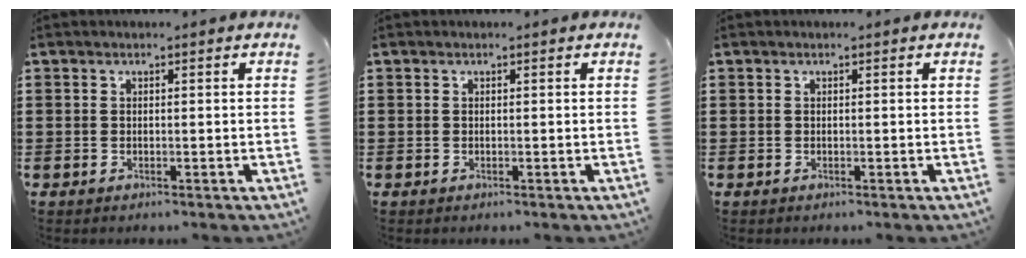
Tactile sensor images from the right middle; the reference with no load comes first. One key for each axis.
{"total": 0.0}
{"total": 0.0}